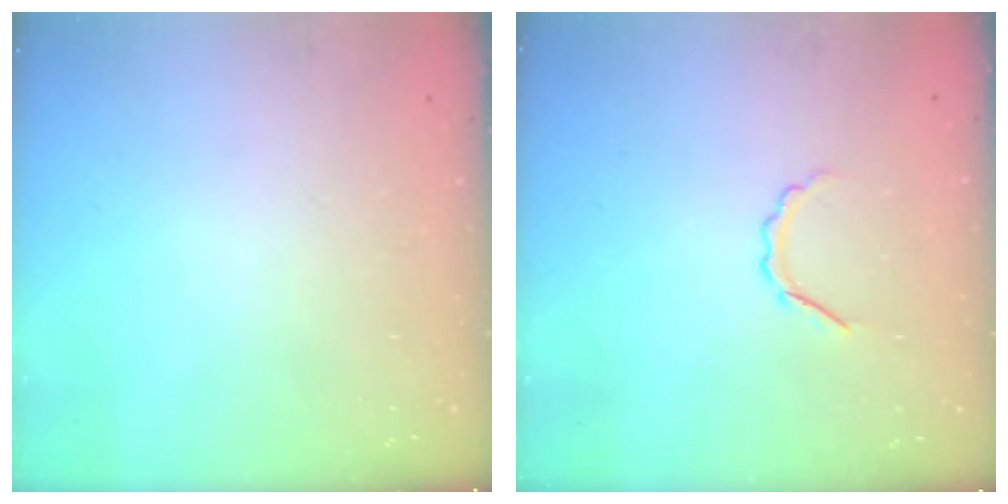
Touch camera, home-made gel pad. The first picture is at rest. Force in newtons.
{"total": 3.6, "press": 3.5, "slide": 0.7}